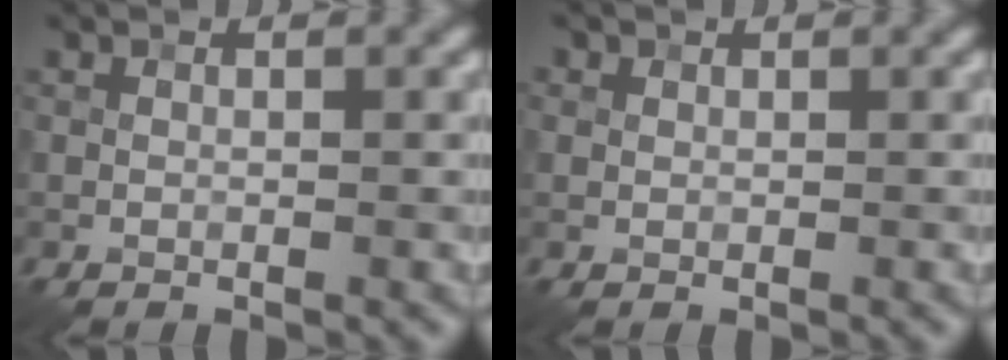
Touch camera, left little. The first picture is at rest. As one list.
[{"total": 1.5, "force": [0.9, 1.2, 0.3], "torque": [0.004, 0.003, 0.006]}]